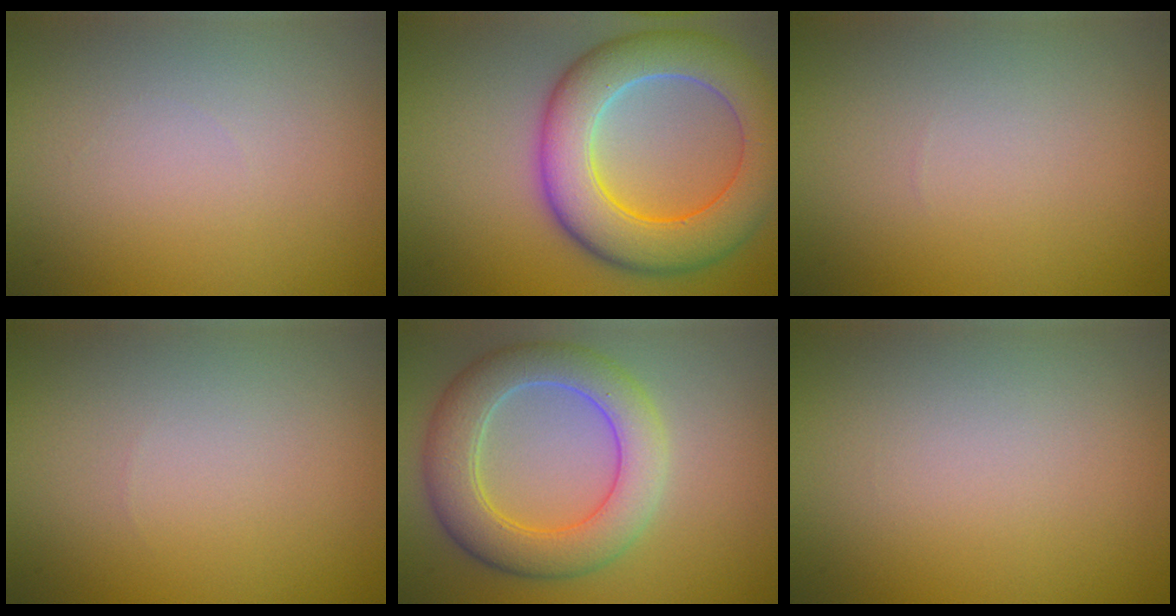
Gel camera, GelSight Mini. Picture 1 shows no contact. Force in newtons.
{"total": 9.4, "press": 9.4, "slide": 0.4}
{"total": 0.0}
{"total": 0.0}
{"total": 6.3, "press": 6.3, "slide": 0.5}
{"total": 0.0}